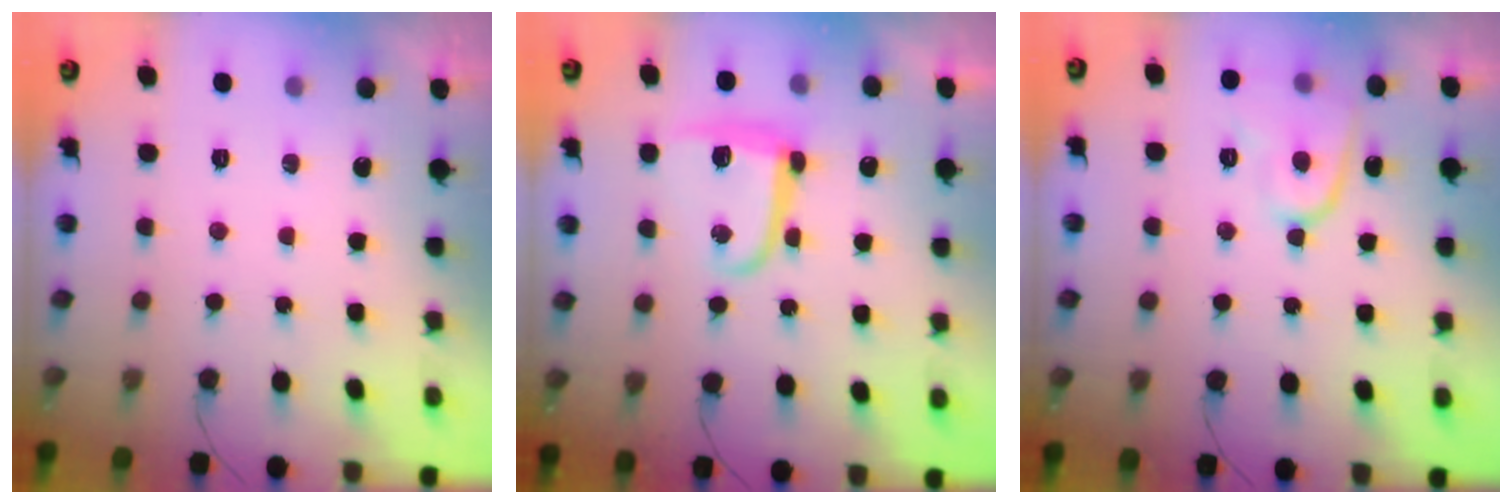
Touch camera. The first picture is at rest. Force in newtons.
{"total": 11.3, "press": 11.3, "slide": 0.4}
{"total": 10.3, "press": 10.2, "slide": 1.1}